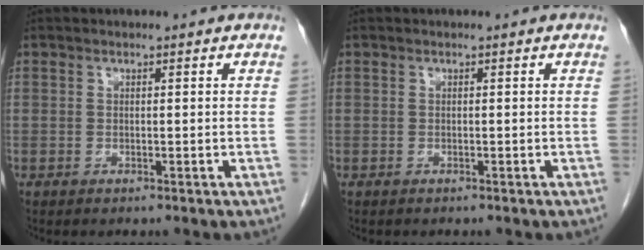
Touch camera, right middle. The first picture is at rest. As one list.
[{"total": 0.0}]